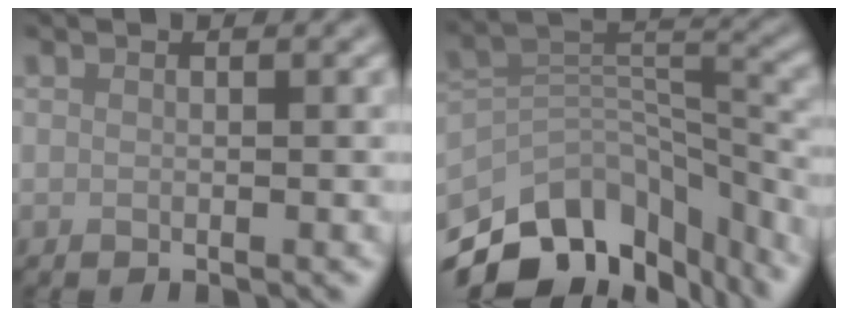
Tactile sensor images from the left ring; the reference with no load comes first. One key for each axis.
{"total": 12.1, "fx": -8.8, "fy": 6.2, "fz": 5.4, "tx": -0.107, "ty": 0.008, "tz": -0.141}